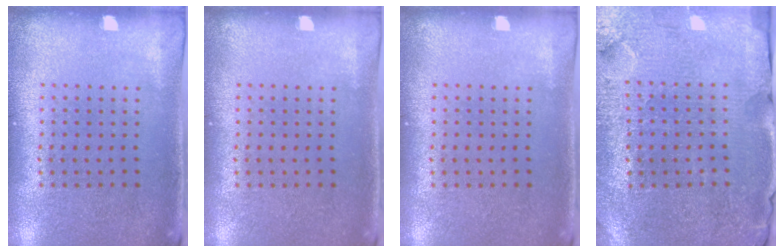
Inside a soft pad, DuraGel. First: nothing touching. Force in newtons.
{"total": 0.0}
{"total": 0.0}
{"total": 3.8, "press": 3.6, "slide": 1.1}